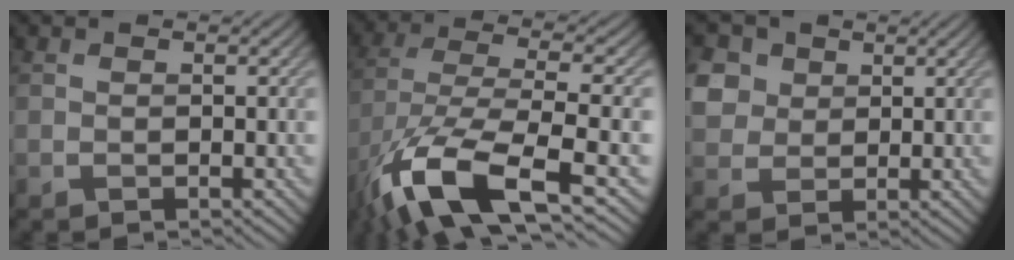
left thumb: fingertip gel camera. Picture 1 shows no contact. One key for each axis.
{"total": 14.8, "fx": -7.3, "fy": 5.0, "fz": 11.9, "tx": -0.262, "ty": -0.022, "tz": -0.133}
{"total": 5.4, "fx": 2.0, "fy": 4.5, "fz": 2.1, "tx": -0.083, "ty": 0.010, "tz": 0.031}